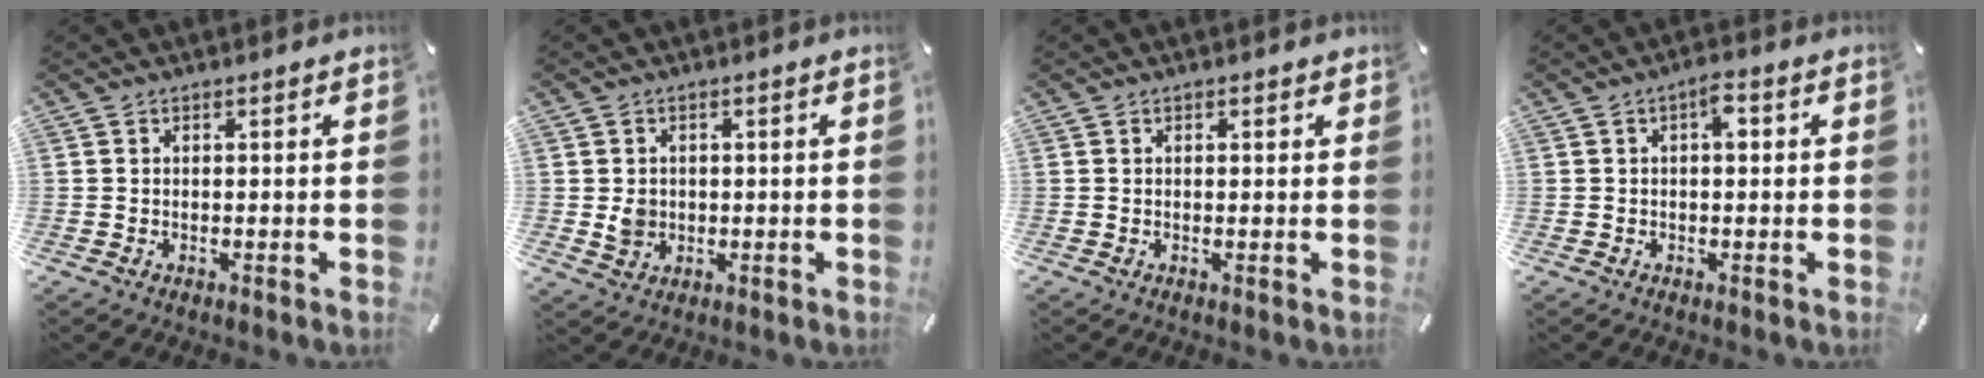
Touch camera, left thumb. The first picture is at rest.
{"total": 3.8, "force": [-0.1, 3.4, 1.5], "torque": [-0.020, -0.004, -0.004]}
{"total": 0.6, "force": [0.3, 0.5, 0.2], "torque": [0.004, -0.001, 0.003]}
{"total": 3.4, "force": [0.5, 1.5, 3.0], "torque": [-0.038, 0.002, 0.000]}